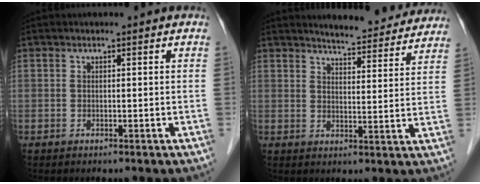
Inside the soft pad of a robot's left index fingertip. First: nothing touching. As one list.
[{"total": 11.7, "force": [11.2, 1.8, 3.2], "torque": [-0.031, -0.018, 0.126]}]